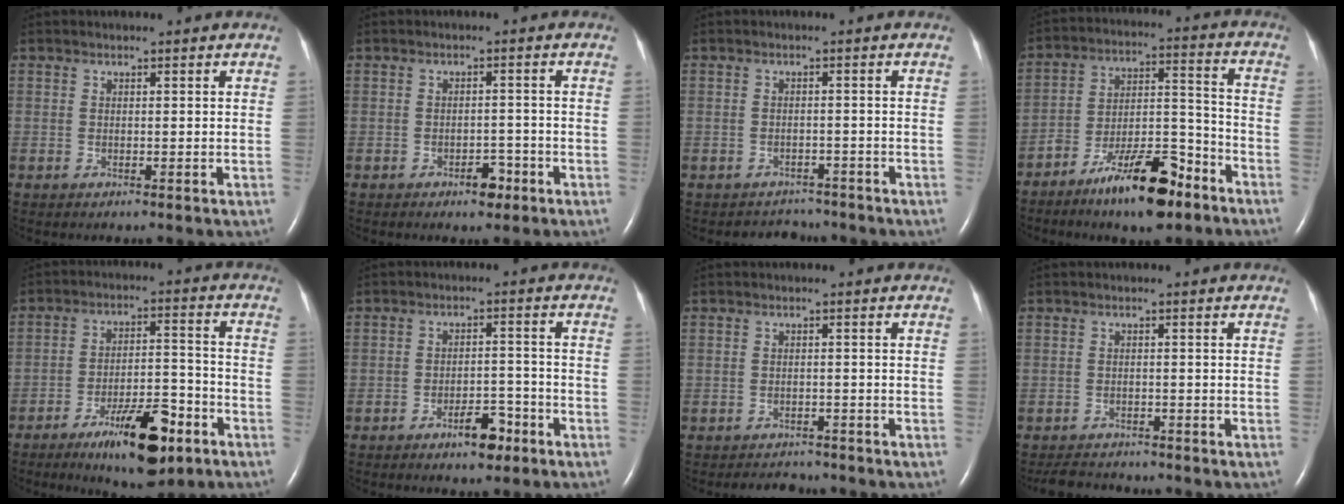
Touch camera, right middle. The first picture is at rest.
{"total": 2.9, "force": [-1.8, 1.5, 1.8], "torque": [-0.023, 0.004, -0.023]}
{"total": 3.1, "force": [-2.8, 1.1, -0.8], "torque": [0.004, 0.006, -0.040]}
{"total": 14.4, "force": [-9.8, 3.7, 9.9], "torque": [-0.165, 0.017, -0.168]}
{"total": 12.5, "force": [-7.3, 3.3, 9.5], "torque": [-0.154, 0.001, -0.112]}
{"total": 5.1, "force": [-3.3, 1.8, 3.4], "torque": [-0.052, 0.005, -0.050]}
{"total": 3.1, "force": [-2.9, 1.0, -0.2], "torque": [-0.003, -0.003, -0.043]}
{"total": 4.7, "force": [-4.5, 1.1, 0.8], "torque": [-0.016, -0.010, -0.070]}